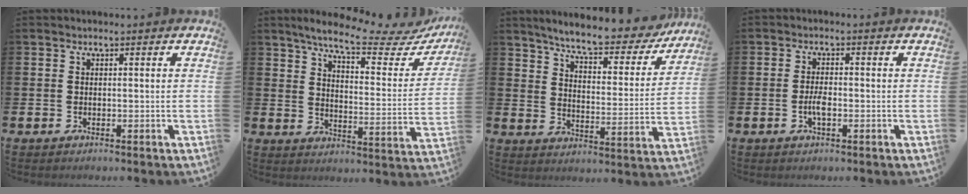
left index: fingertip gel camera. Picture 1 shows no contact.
{"total": 8.4, "force": [7.2, 1.2, 4.1], "torque": [-0.095, -0.048, 0.116]}
{"total": 7.7, "force": [7.1, 1.2, 2.8], "torque": [-0.071, -0.055, 0.115]}
{"total": 2.6, "force": [-0.7, 0.9, 2.3], "torque": [-0.039, 0.000, -0.014]}